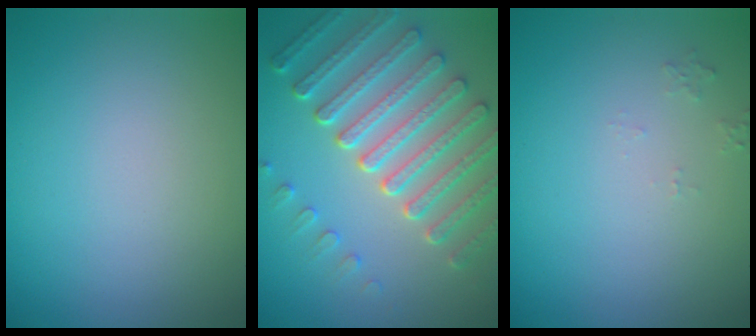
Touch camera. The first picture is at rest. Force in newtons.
{"total": 7.3, "press": 5.5, "slide": 4.8}
{"total": 0.8, "press": 0.7, "slide": 0.2}